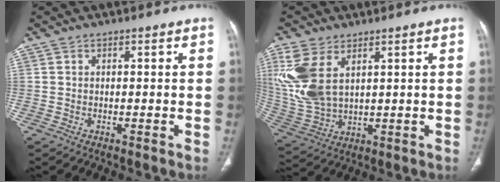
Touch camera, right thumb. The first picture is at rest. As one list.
[{"total": 13.2, "force": [4.8, 7.7, 9.6], "torque": [-0.224, -0.010, 0.113]}]